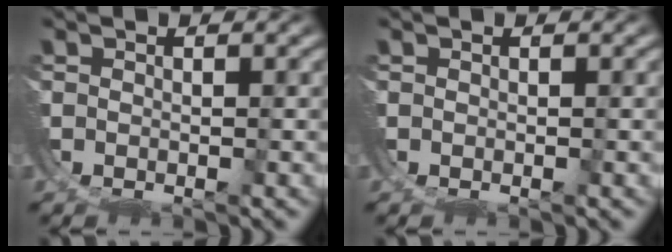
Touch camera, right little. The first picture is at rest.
{"total": 0.0}